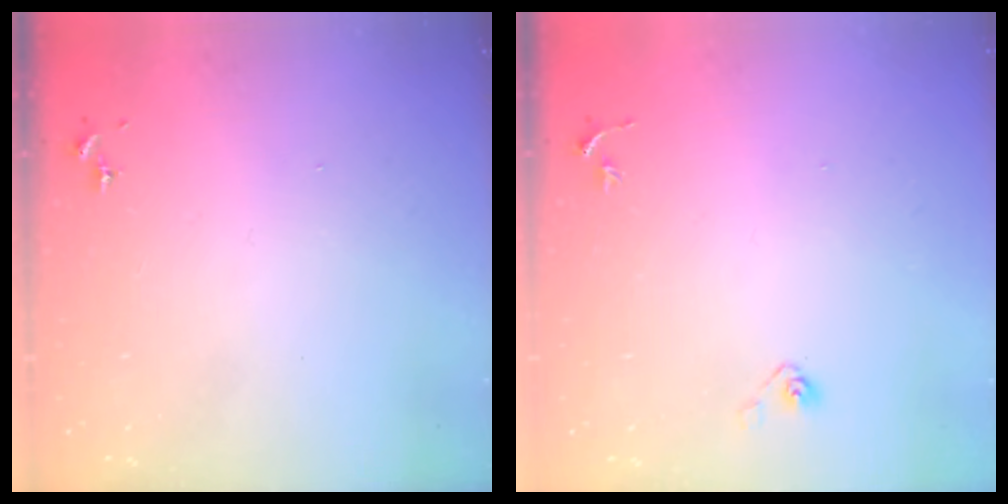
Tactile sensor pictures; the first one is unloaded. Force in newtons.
{"total": 3.5, "press": 3.2, "slide": 1.5}